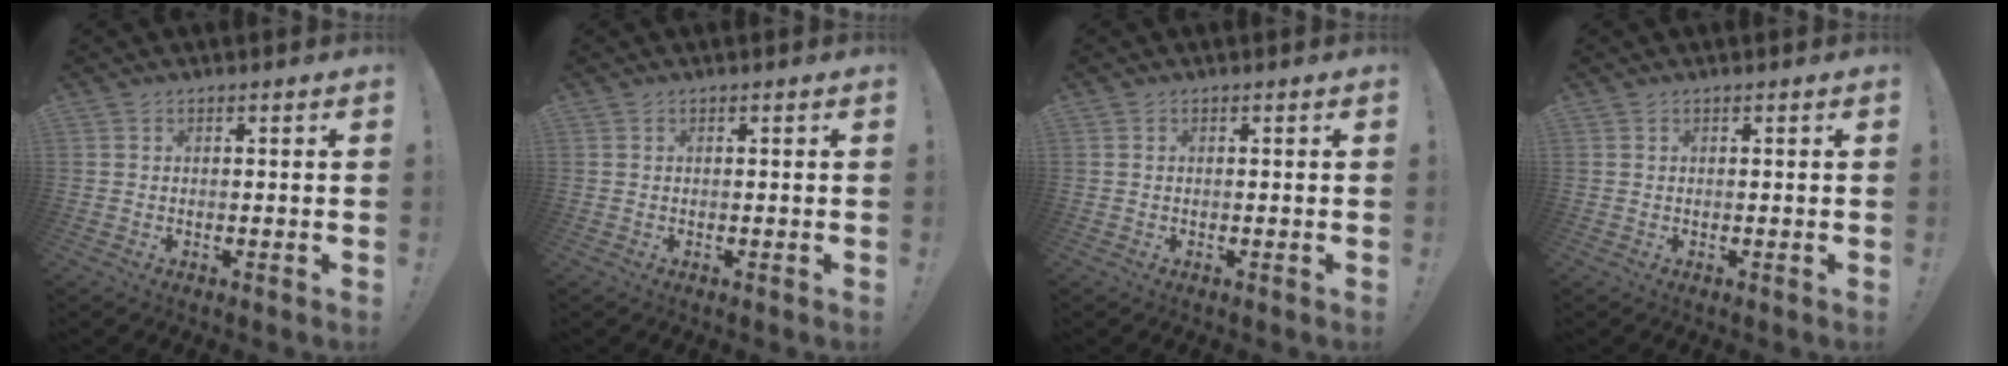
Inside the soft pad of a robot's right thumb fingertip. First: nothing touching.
{"total": 0.0}
{"total": 0.0}
{"total": 0.0}